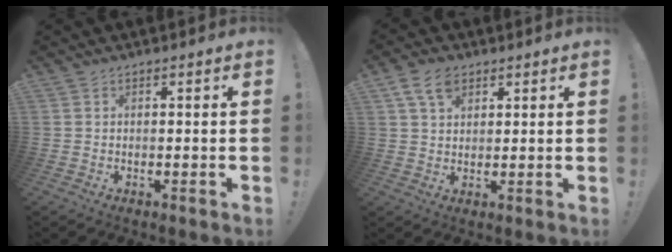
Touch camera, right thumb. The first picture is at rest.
{"total": 7.2, "force": [3.7, 4.7, 4.0], "torque": [-0.070, -0.004, 0.071]}